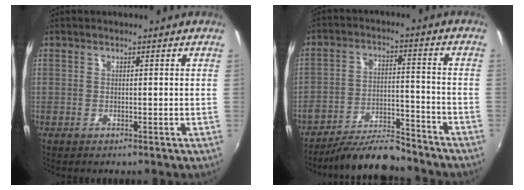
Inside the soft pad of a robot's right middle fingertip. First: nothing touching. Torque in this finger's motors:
{"motor_torque": [-0.45, -0.56, 0.20, 0.02]}